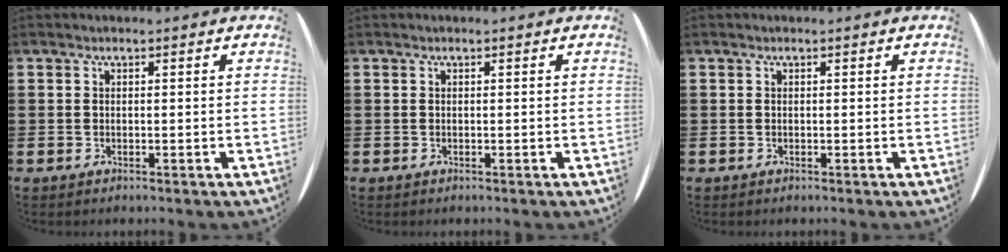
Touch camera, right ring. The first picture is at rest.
{"total": 0.0}
{"total": 0.0}